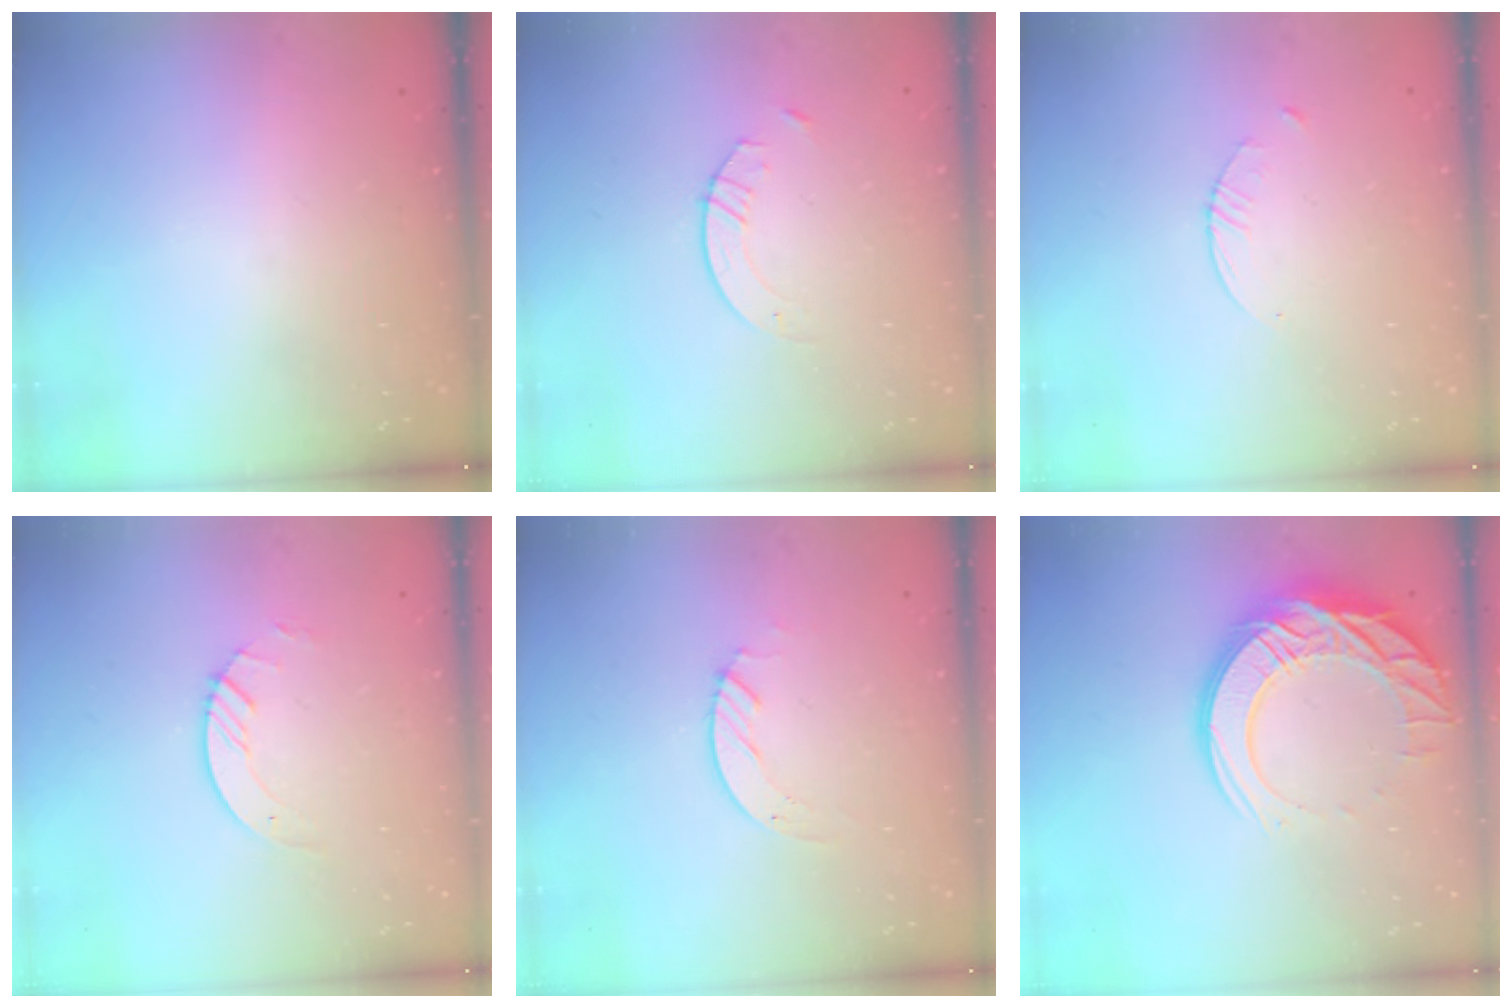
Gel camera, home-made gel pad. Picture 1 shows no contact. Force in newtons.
{"total": 2.9, "press": 2.9, "slide": 0.3}
{"total": 1.5, "press": 1.5, "slide": 0.2}
{"total": 3.6, "press": 3.6, "slide": 0.4}
{"total": 2.4, "press": 2.4, "slide": 0.2}
{"total": 18.7, "press": 18.6, "slide": 1.8}